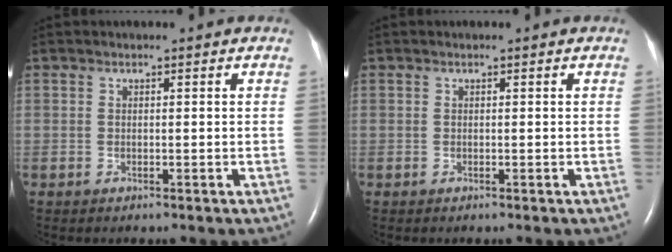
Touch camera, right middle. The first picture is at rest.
{"total": 0.0}